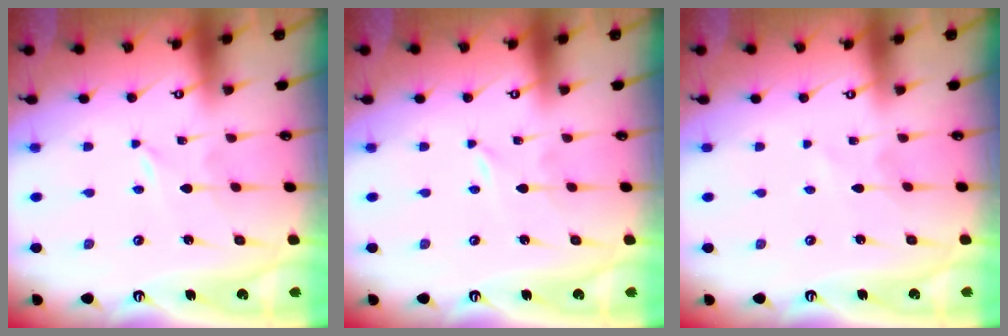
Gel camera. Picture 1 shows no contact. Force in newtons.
{"total": 0.0}
{"total": 0.5, "press": 0.5, "slide": 0.1}